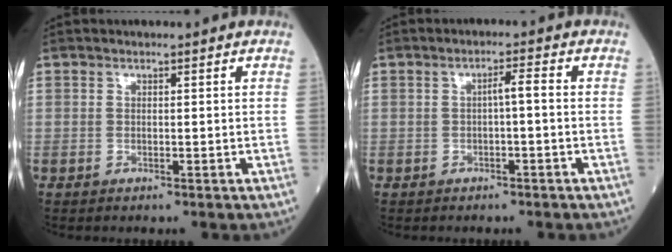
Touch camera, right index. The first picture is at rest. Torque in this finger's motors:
{"motor_torque": [0.30, -0.05, 0.14, 0.04]}